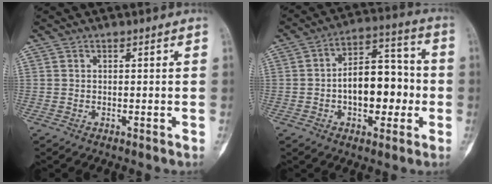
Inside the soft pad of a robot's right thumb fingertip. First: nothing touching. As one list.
[{"total": 14.0, "force": [-2.0, 8.3, 11.1], "torque": [-0.134, 0.040, -0.033]}]